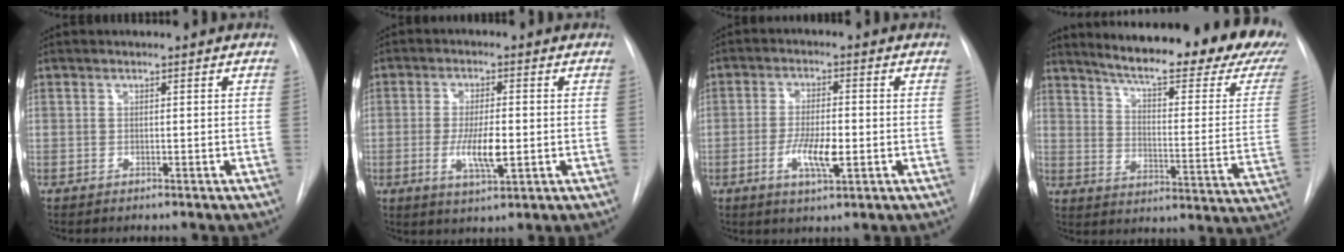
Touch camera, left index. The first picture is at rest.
{"total": 6.4, "force": [-1.0, 1.5, 6.1], "torque": [-0.116, -0.010, -0.017]}
{"total": 6.2, "force": [-1.7, 1.6, 5.8], "torque": [-0.109, -0.006, -0.028]}
{"total": 25.8, "force": [22.1, 2.7, 13.1], "torque": [-0.192, -0.088, 0.272]}